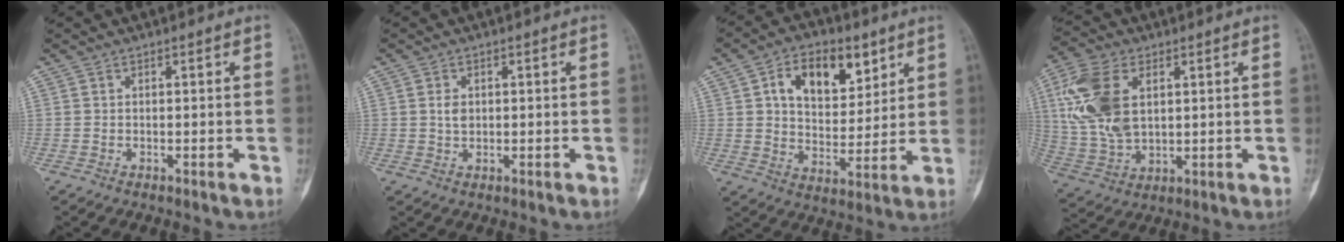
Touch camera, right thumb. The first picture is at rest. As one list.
[{"total": 2.3, "force": [0.4, 1.6, 1.6], "torque": [-0.024, -0.002, 0.008]}, {"total": 14.3, "force": [6.2, 8.8, 9.4], "torque": [-0.107, -0.021, 0.106]}, {"total": 15.1, "force": [3.8, 9.1, 11.4], "torque": [-0.242, -0.003, 0.079]}]